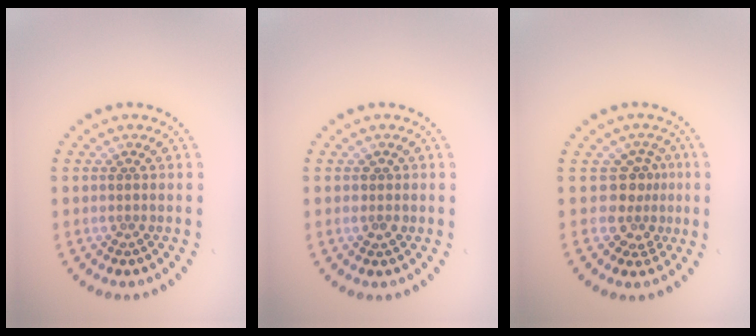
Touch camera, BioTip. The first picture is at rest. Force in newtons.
{"total": 0.9, "press": 0.9, "slide": 0.3}
{"total": 2.9, "press": 2.1, "slide": 2.0}